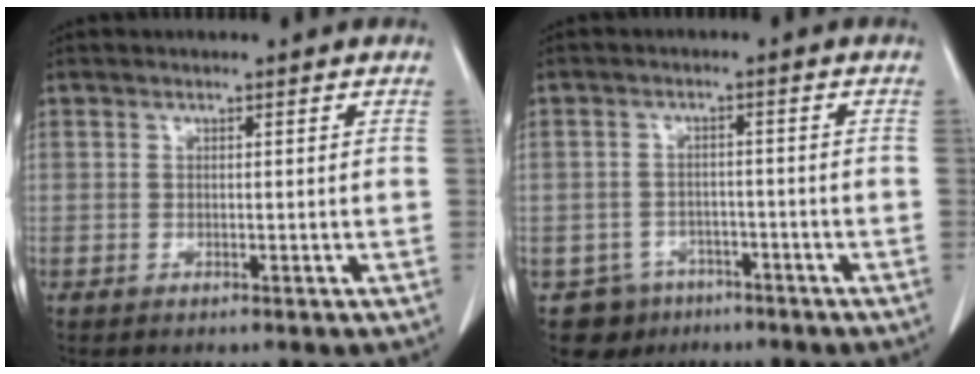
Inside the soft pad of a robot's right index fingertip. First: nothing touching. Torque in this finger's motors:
{"motor_torque": [-1.16, 0.00, -1.05, -0.21]}